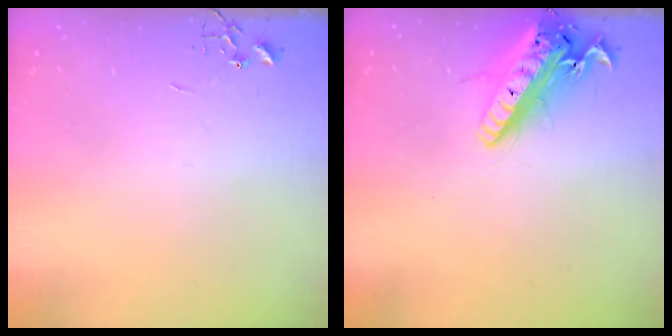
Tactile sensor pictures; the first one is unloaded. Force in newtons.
{"total": 19.8, "press": 19.4, "slide": 4.0}